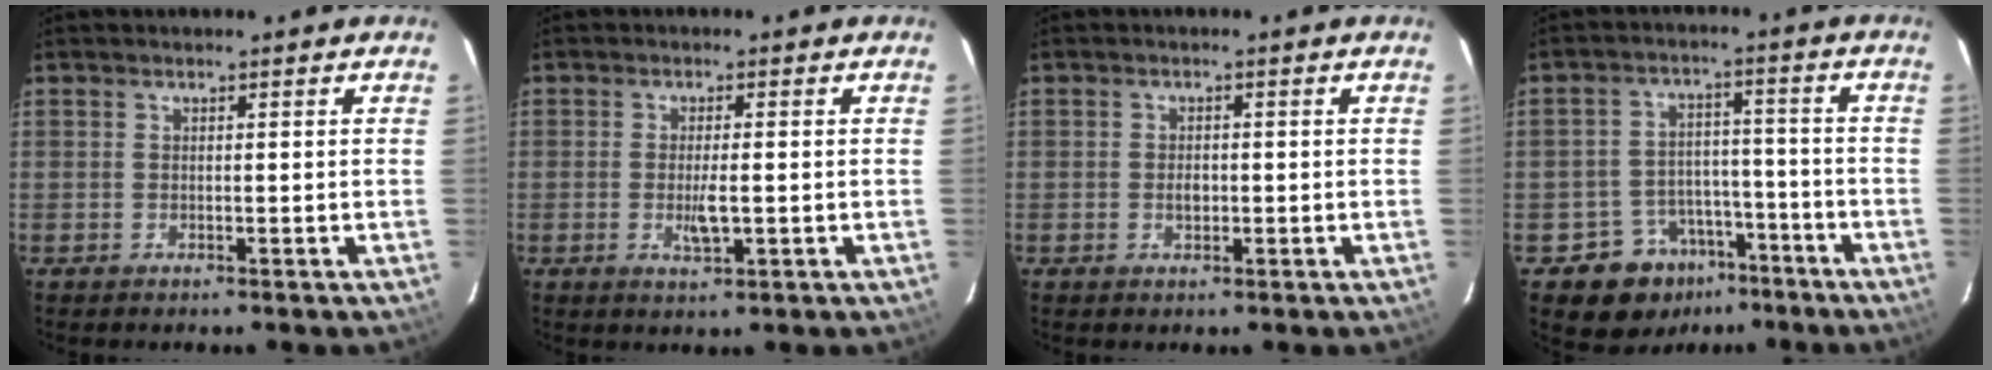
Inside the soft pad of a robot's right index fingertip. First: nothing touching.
{"total": 3.5, "force": [-0.6, 0.9, 3.3], "torque": [-0.059, -0.009, -0.007]}
{"total": 1.7, "force": [-0.3, 1.2, 1.1], "torque": [-0.019, 0.002, -0.004]}
{"total": 9.6, "force": [-6.0, 7.3, 1.6], "torque": [-0.038, 0.035, -0.076]}